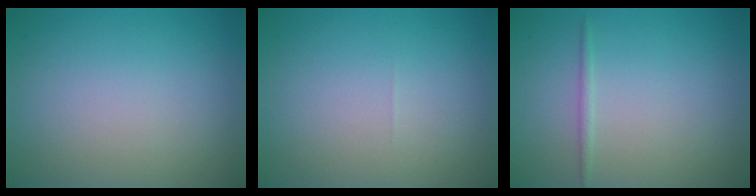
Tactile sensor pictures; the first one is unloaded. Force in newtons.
{"total": 0.0}
{"total": 0.7, "press": 0.7, "slide": 0.0}